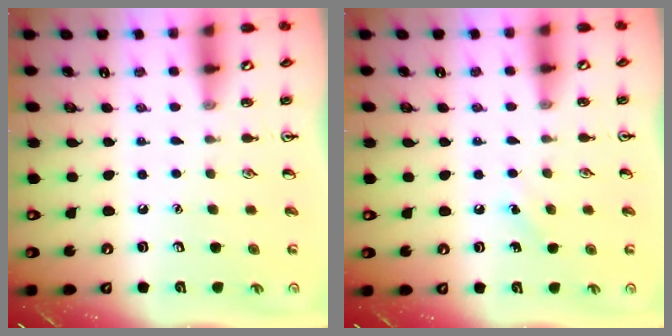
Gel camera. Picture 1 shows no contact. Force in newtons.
{"total": 3.7, "press": 3.5, "slide": 1.3}